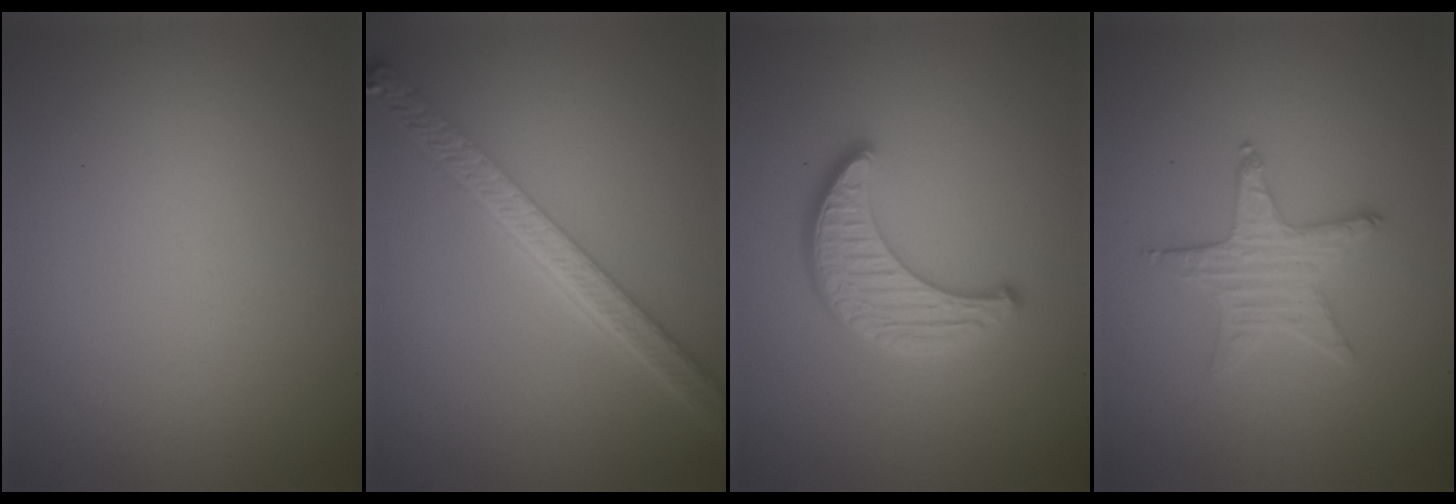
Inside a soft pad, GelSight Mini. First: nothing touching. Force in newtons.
{"total": 5.1, "press": 4.0, "slide": 3.2}
{"total": 3.8, "press": 3.5, "slide": 1.4}
{"total": 2.9, "press": 2.8, "slide": 0.8}